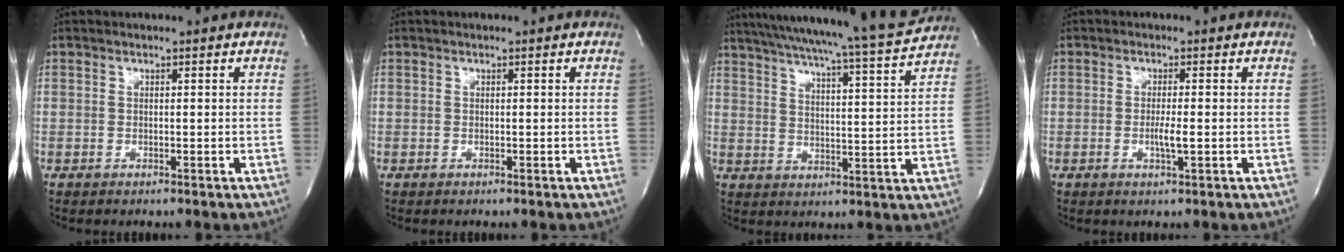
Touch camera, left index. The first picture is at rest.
{"total": 0.0}
{"total": 20.8, "force": [19.0, -0.9, 8.6], "torque": [-0.144, -0.037, 0.259]}
{"total": 2.3, "force": [-0.6, -0.1, 2.2], "torque": [-0.045, -0.008, -0.011]}